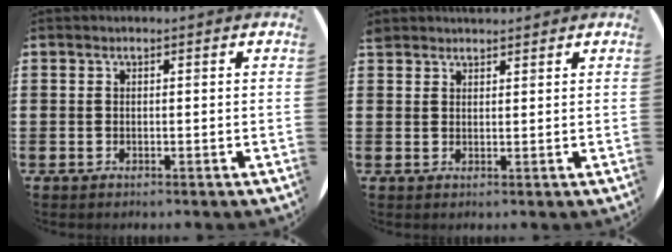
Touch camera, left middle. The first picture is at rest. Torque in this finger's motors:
{"motor_torque": [0.52, -0.51, 0.01, 0.02]}